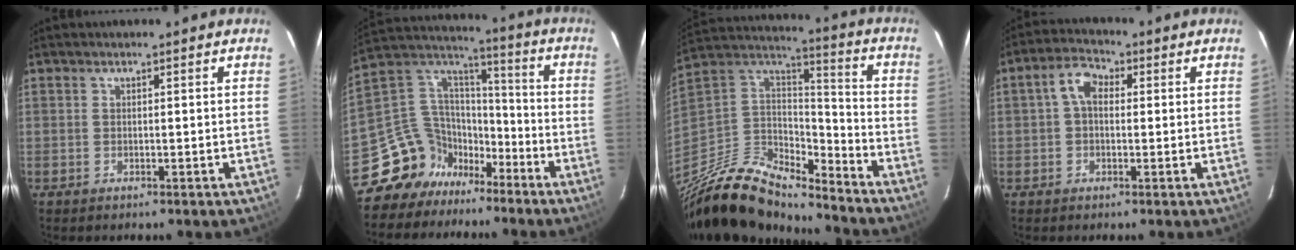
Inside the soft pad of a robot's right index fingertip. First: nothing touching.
{"total": 13.4, "force": [-9.7, 8.9, 2.4], "torque": [-0.071, 0.061, -0.169]}
{"total": 23.8, "force": [-19.6, 8.2, 10.6], "torque": [-0.231, -0.006, -0.352]}
{"total": 4.7, "force": [0.5, 3.2, 3.3], "torque": [-0.065, 0.021, 0.006]}